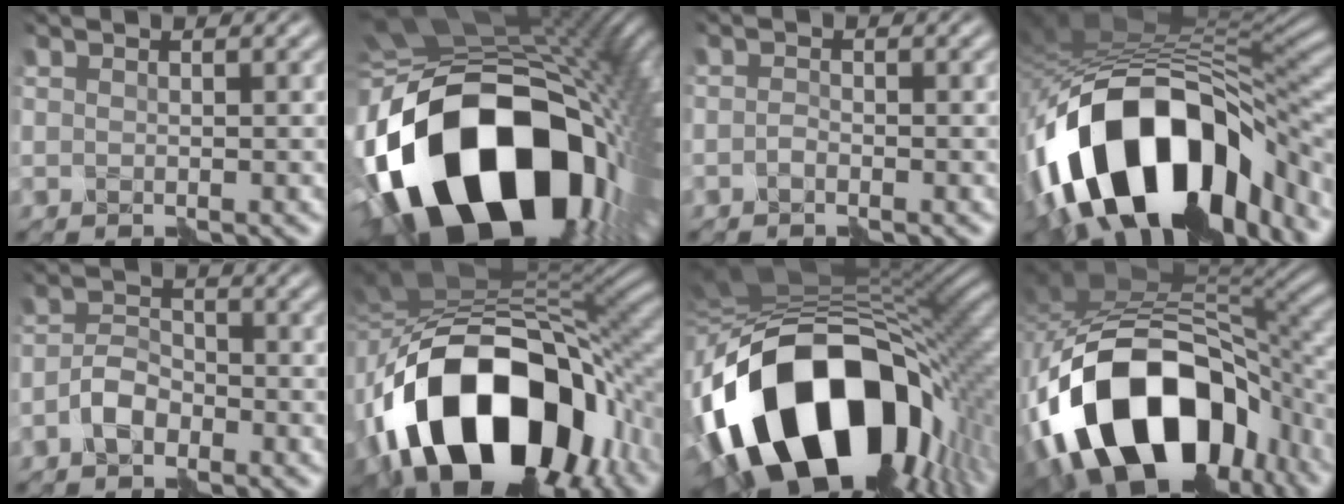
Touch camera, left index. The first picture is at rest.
{"total": 20.5, "force": [-8.0, 11.3, 15.1], "torque": [-0.271, -0.028, -0.120]}
{"total": 1.0, "force": [-0.8, 0.3, 0.4], "torque": [-0.009, 0.001, -0.022]}
{"total": 17.6, "force": [-7.1, 9.8, 12.8], "torque": [-0.218, -0.012, -0.106]}
{"total": 3.2, "force": [-2.2, 1.6, 1.6], "torque": [-0.027, 0.011, -0.051]}
{"total": 18.3, "force": [-5.7, 11.3, 13.3], "torque": [-0.247, -0.014, -0.089]}
{"total": 19.0, "force": [-6.2, 11.2, 14.1], "torque": [-0.255, -0.016, -0.092]}
{"total": 17.4, "force": [-7.3, 10.6, 11.7], "torque": [-0.209, -0.014, -0.122]}